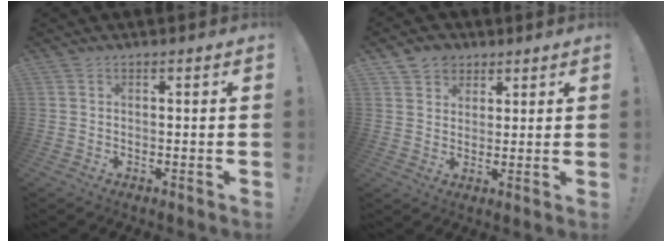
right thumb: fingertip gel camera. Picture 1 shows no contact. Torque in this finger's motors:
{"motor_torque": [0.01, 0.02, 0.11, 0.10, 0.00]}